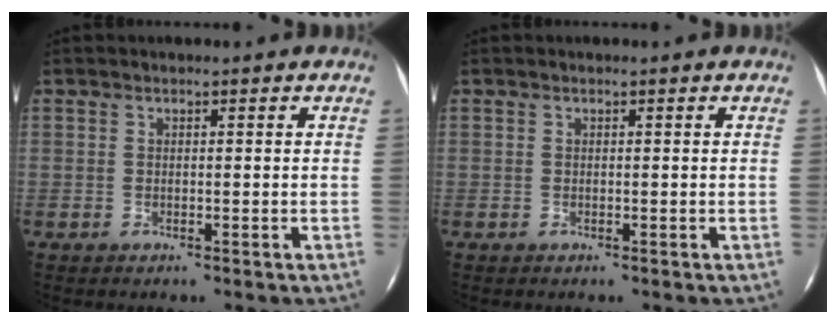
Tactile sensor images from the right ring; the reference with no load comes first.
{"total": 0.0}